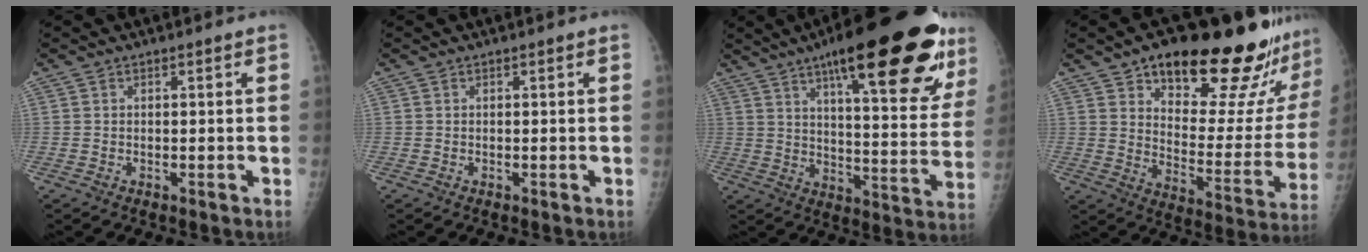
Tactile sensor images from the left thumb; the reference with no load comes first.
{"total": 0.0}
{"total": 29.2, "force": [17.0, 7.5, 22.4], "torque": [-0.277, -0.047, 0.241]}
{"total": 25.1, "force": [18.6, 7.9, 15.0], "torque": [-0.160, -0.098, 0.256]}